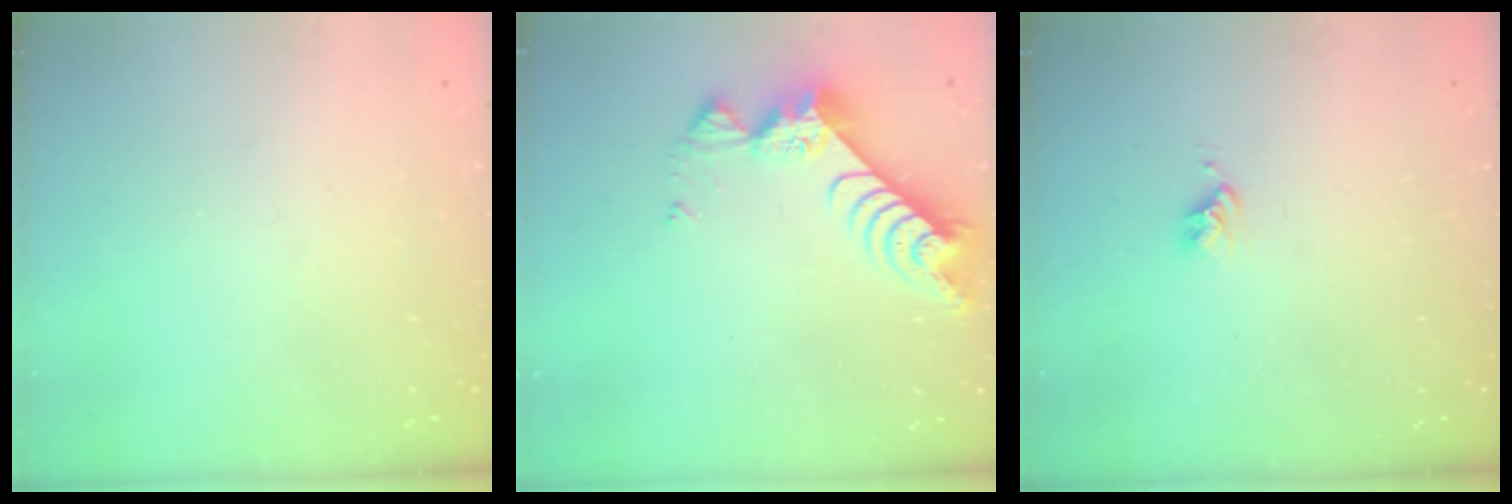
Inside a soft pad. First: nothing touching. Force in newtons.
{"total": 9.1, "press": 9.1, "slide": 0.7}
{"total": 2.7, "press": 2.7, "slide": 0.4}